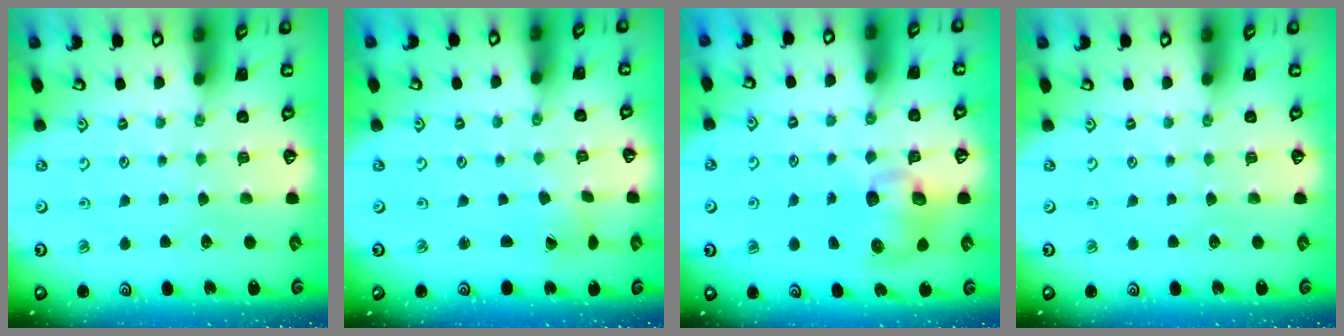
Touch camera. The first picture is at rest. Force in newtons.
{"total": 1.5, "press": 1.5, "slide": 0.1}
{"total": 9.0, "press": 8.9, "slide": 1.3}
{"total": 0.0}